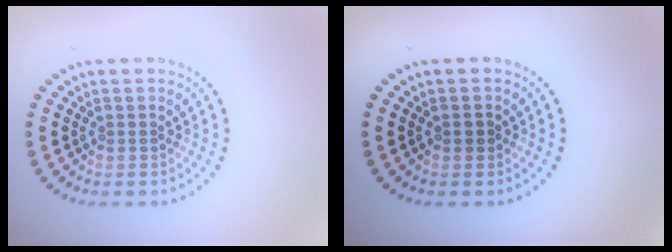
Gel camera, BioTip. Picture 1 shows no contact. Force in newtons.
{"total": 0.7, "press": 0.7, "slide": 0.1}